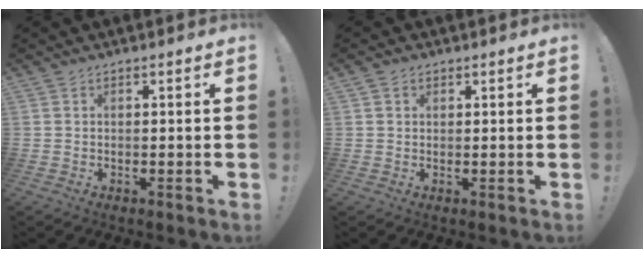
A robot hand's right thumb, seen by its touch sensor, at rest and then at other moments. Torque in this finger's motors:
{"motor_torque": [0.06, -0.15, -0.02, -0.05, 0.02]}